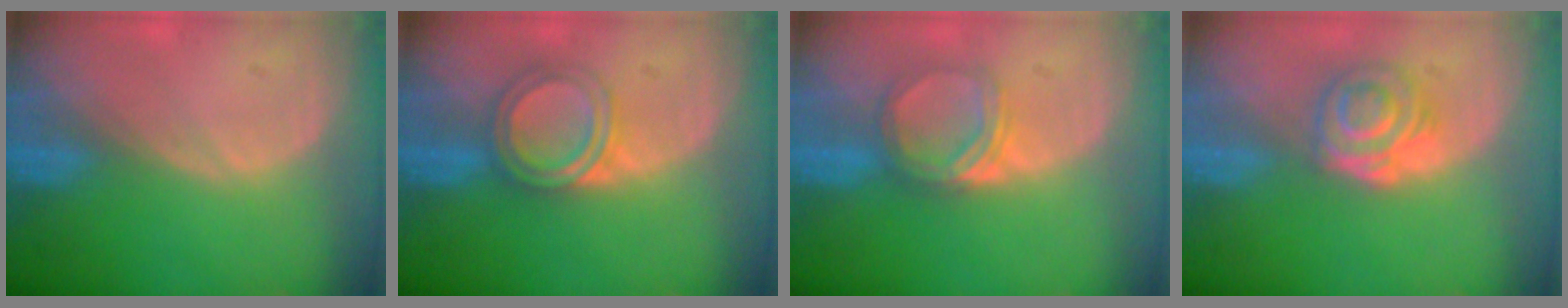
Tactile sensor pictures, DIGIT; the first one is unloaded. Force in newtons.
{"total": 4.7, "press": 4.7, "slide": 0.2}
{"total": 5.2, "press": 4.7, "slide": 2.3}
{"total": 6.2, "press": 5.2, "slide": 3.3}